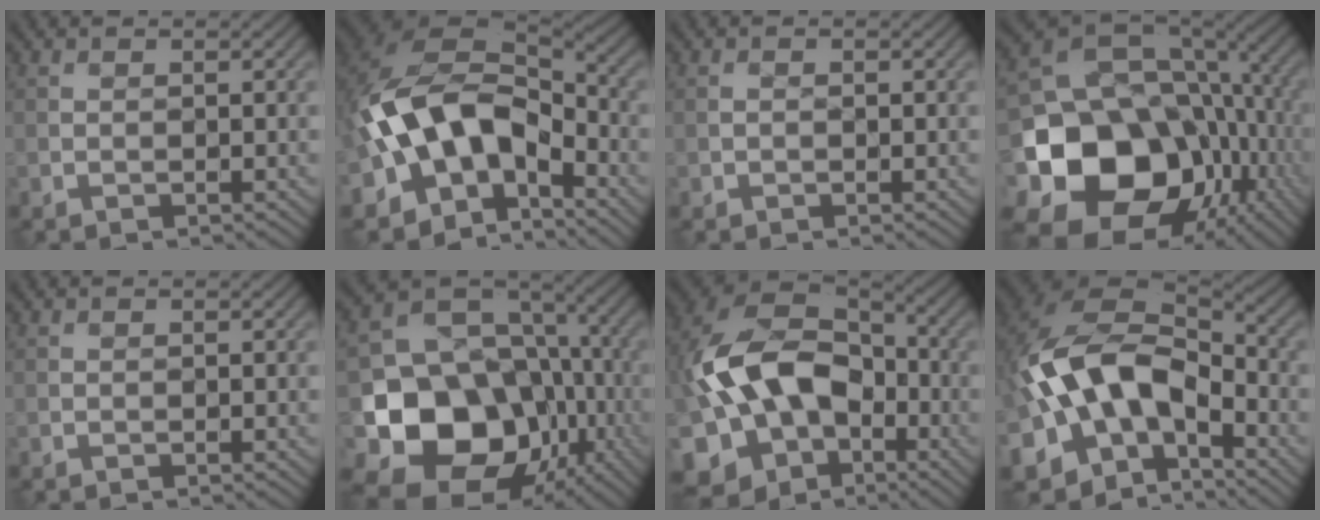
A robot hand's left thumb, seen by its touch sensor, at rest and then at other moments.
{"total": 13.9, "force": [-4.2, 9.2, 9.5], "torque": [-0.170, -0.006, -0.086]}
{"total": 0.6, "force": [-0.1, 0.5, 0.3], "torque": [-0.005, 0.000, -0.002]}
{"total": 20.1, "force": [-5.0, 16.0, 11.2], "torque": [-0.234, -0.046, -0.059]}
{"total": 0.0}
{"total": 17.9, "force": [-5.3, 14.3, 9.3], "torque": [-0.185, -0.041, -0.084]}
{"total": 18.2, "force": [-3.4, 13.4, 11.9], "torque": [-0.257, -0.012, -0.061]}
{"total": 15.6, "force": [-4.7, 10.3, 10.7], "torque": [-0.222, -0.022, -0.091]}